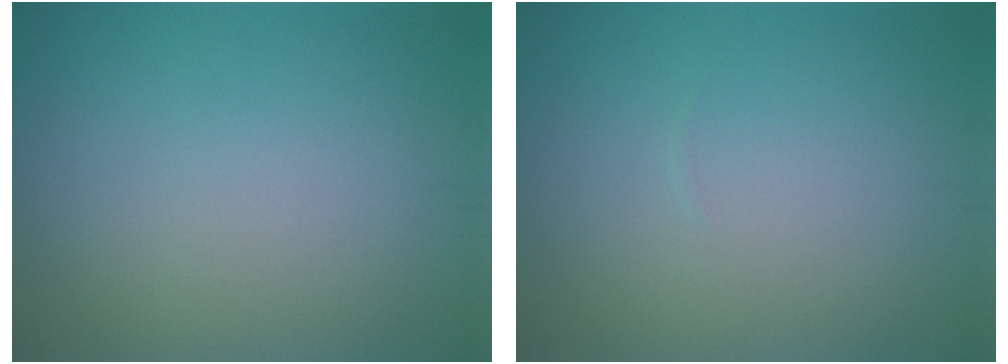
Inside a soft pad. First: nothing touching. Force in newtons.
{"total": 0.0}